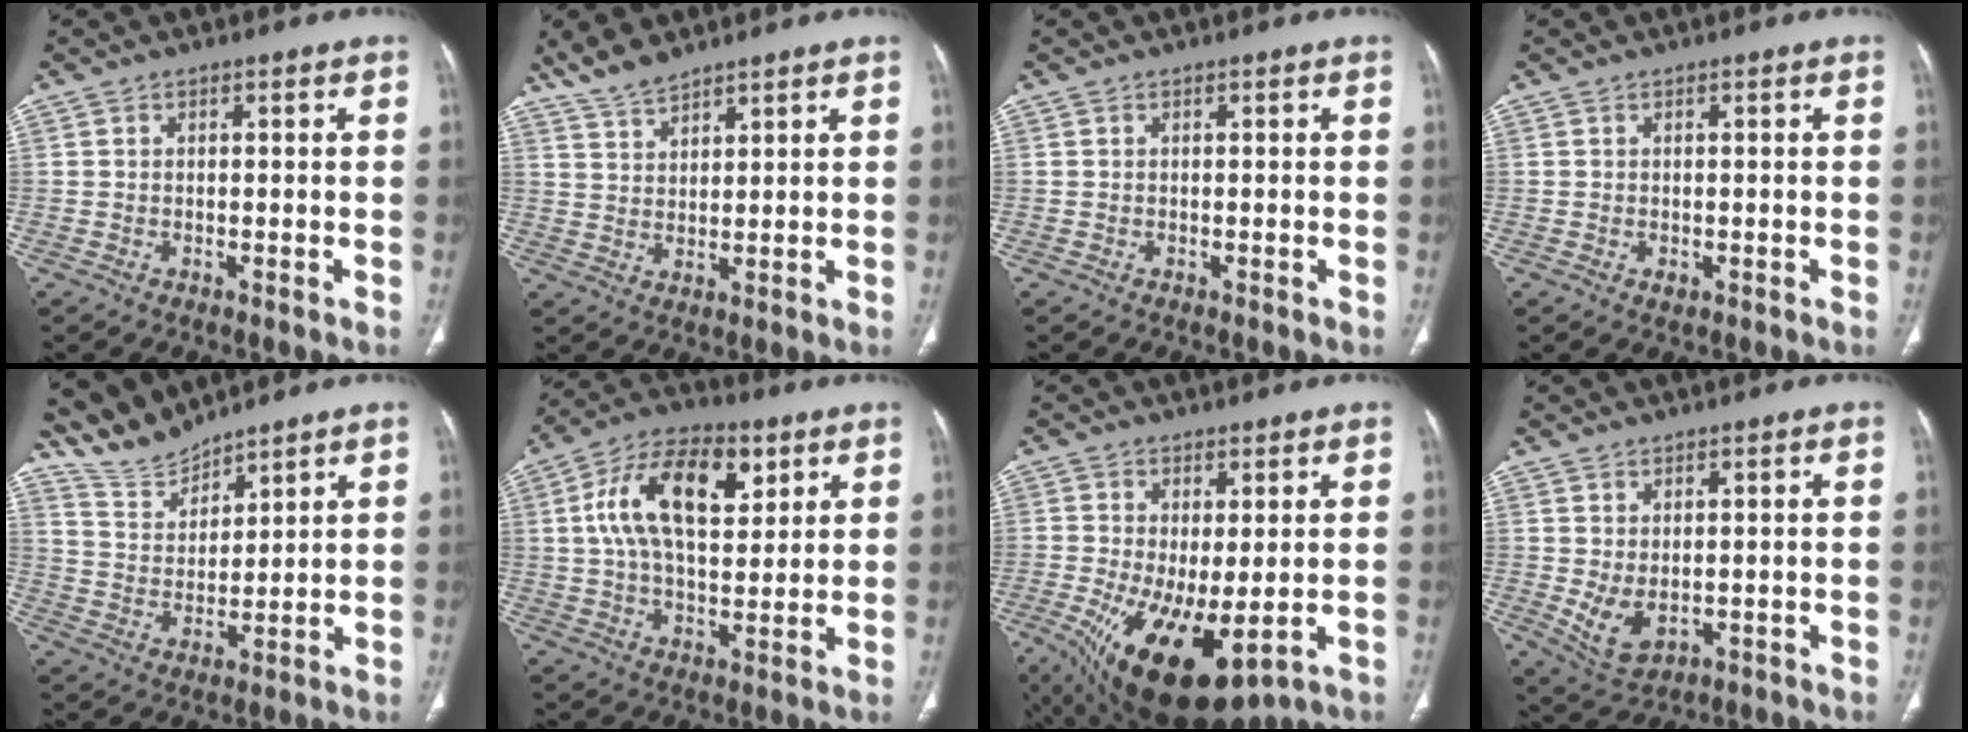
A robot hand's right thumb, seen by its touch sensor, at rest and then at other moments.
{"total": 5.2, "force": [4.7, 1.4, 1.8], "torque": [-0.032, -0.017, 0.100]}
{"total": 0.0}
{"total": 0.8, "force": [-0.1, 0.6, 0.5], "torque": [-0.006, 0.000, 0.002]}
{"total": 7.1, "force": [7.0, 1.1, 0.5], "torque": [-0.006, -0.040, 0.154]}
{"total": 16.9, "force": [5.5, 9.1, 13.1], "torque": [-0.207, 0.001, 0.092]}
{"total": 15.9, "force": [-4.2, 6.9, 13.6], "torque": [-0.250, -0.026, -0.044]}
{"total": 5.5, "force": [-0.1, 3.4, 4.3], "torque": [-0.078, -0.007, 0.021]}